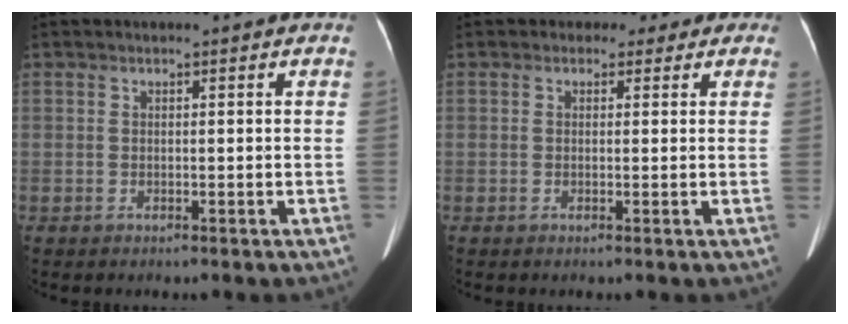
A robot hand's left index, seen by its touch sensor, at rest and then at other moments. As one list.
[{"total": 2.8, "force": [1.7, 2.2, 0.2], "torque": [0.002, 0.007, 0.011]}]